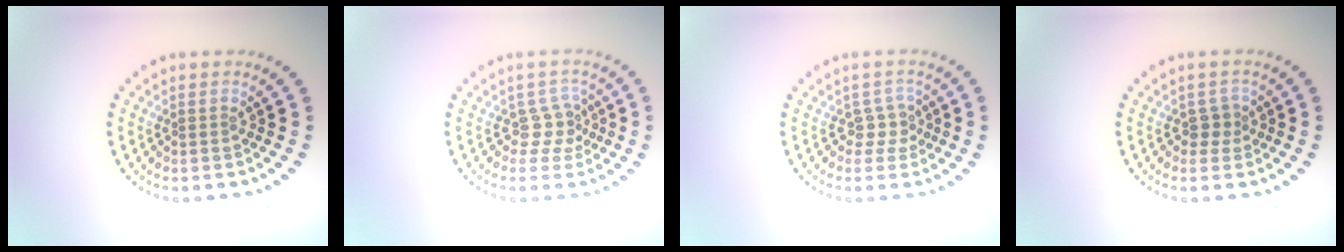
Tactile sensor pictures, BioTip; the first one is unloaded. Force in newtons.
{"total": 2.2, "press": 1.5, "slide": 1.7}
{"total": 1.9, "press": 1.4, "slide": 1.2}
{"total": 1.3, "press": 1.1, "slide": 0.8}